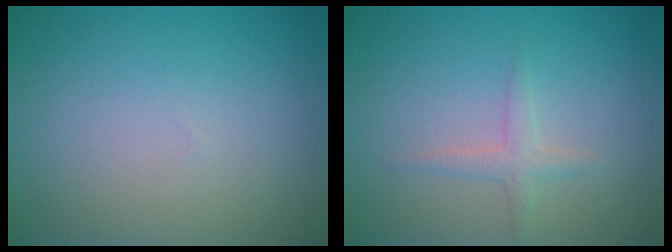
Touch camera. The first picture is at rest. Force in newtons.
{"total": 1.5, "press": 1.5, "slide": 0.1}